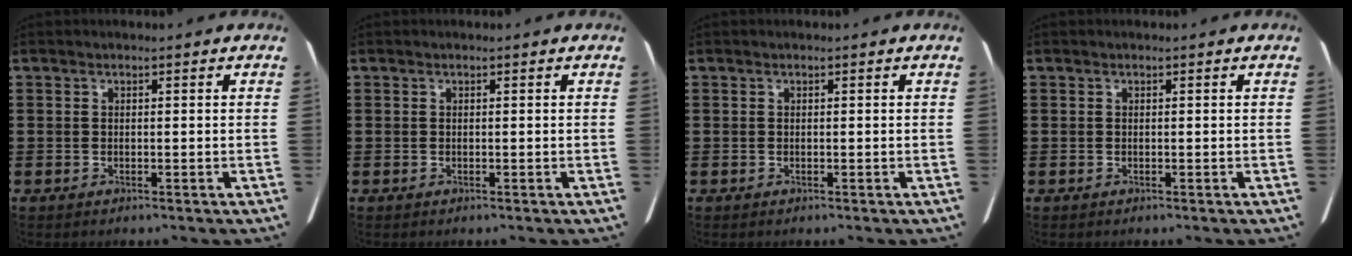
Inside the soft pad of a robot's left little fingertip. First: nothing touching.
{"total": 0.0}
{"total": 0.0}
{"total": 0.0}